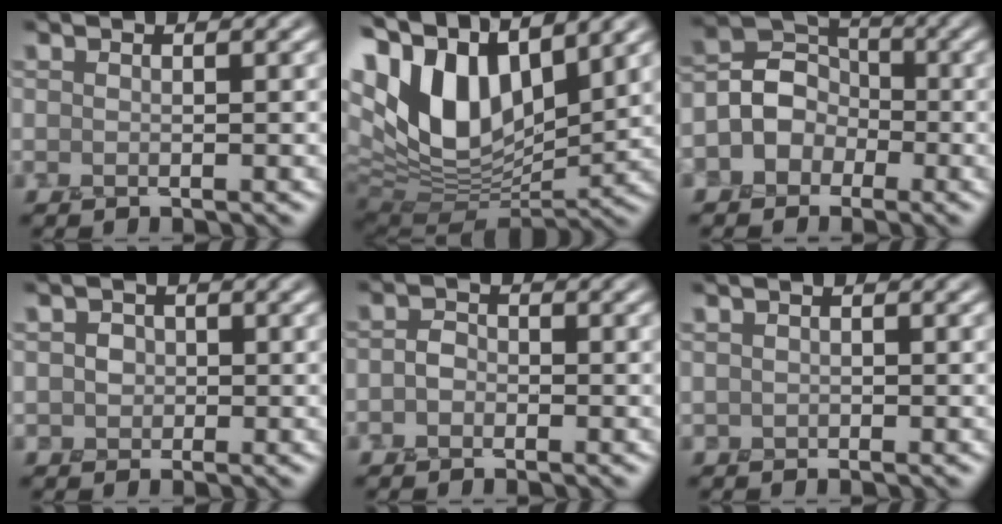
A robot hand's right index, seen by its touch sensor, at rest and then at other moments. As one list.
[{"total": 14.0, "force": [5.6, 7.7, 10.2], "torque": [-0.211, 0.010, 0.104]}, {"total": 4.5, "force": [-1.5, 3.8, 1.8], "torque": [-0.009, 0.007, -0.043]}, {"total": 1.8, "force": [0.1, 1.7, 0.7], "torque": [-0.008, 0.001, -0.002]}, {"total": 1.4, "force": [-0.4, 1.1, 0.7], "torque": [-0.013, 0.001, -0.014]}, {"total": 0.5, "force": [0.1, 0.4, 0.2], "torque": [-0.002, 0.000, 0.000]}]